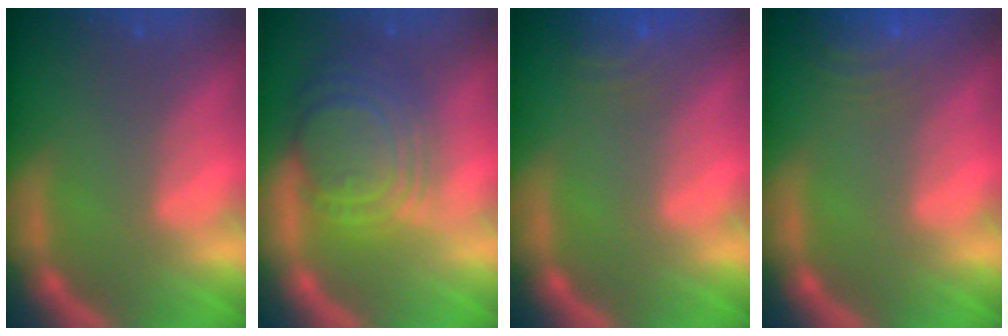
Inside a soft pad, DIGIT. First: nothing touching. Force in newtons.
{"total": 10.0}
{"total": 4.0}
{"total": 7.0}